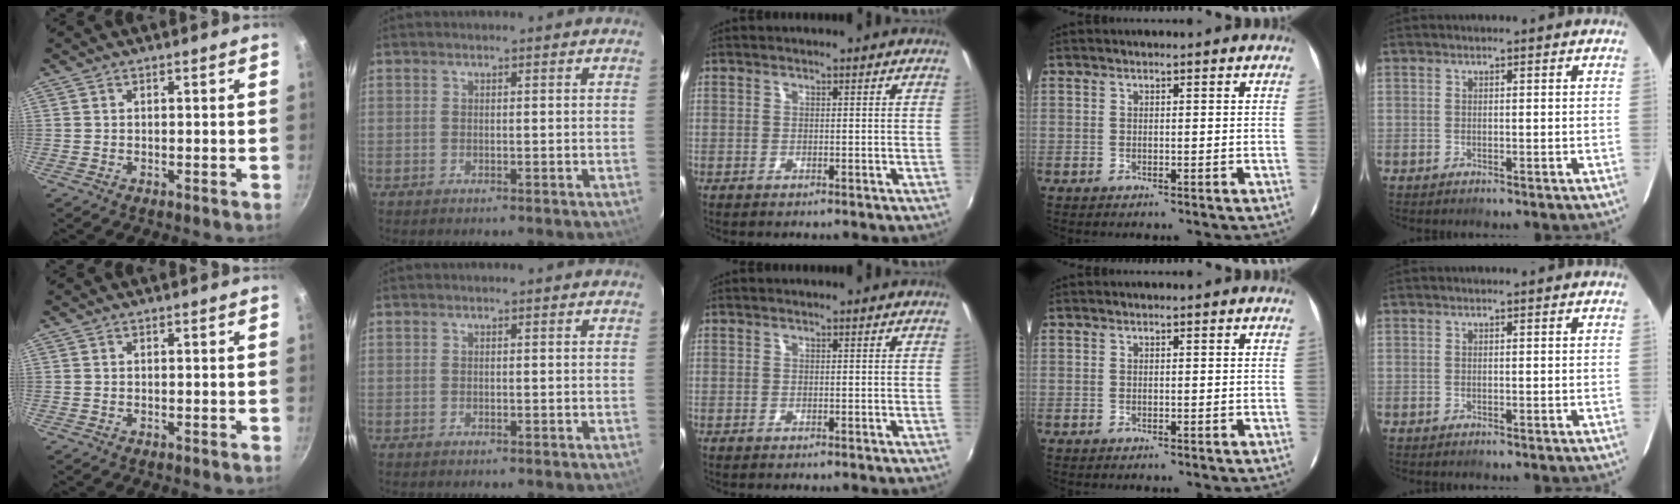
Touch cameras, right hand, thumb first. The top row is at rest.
{}